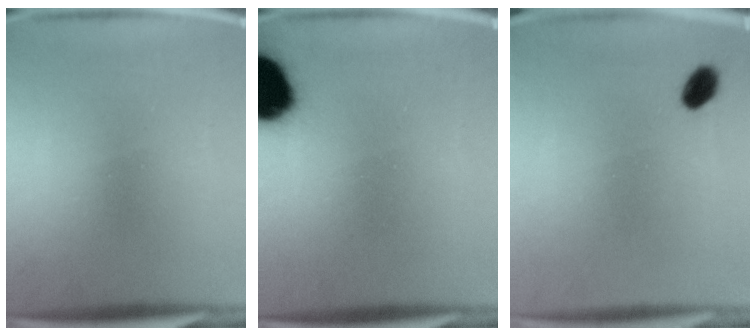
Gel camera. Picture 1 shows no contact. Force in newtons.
{"total": 18.1}
{"total": 3.2}